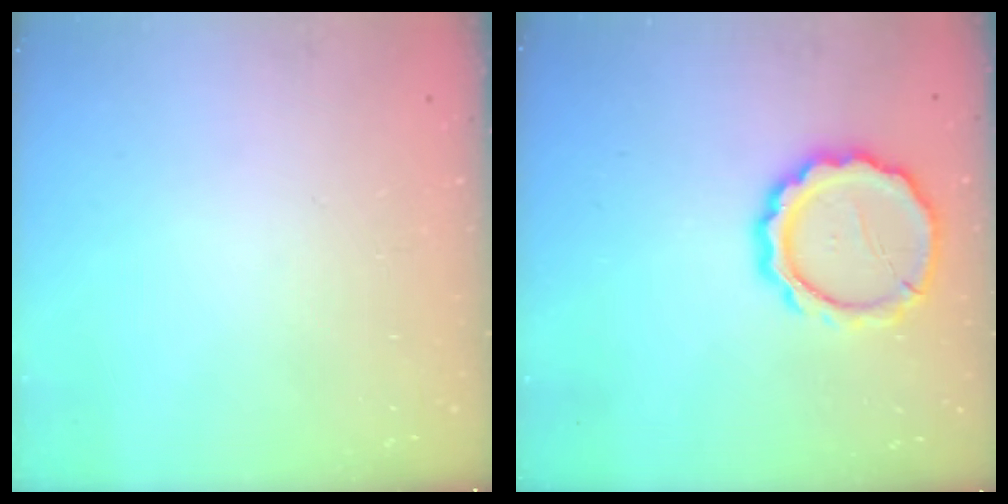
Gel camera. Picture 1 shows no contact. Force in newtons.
{"total": 12.6, "press": 12.5, "slide": 1.7}